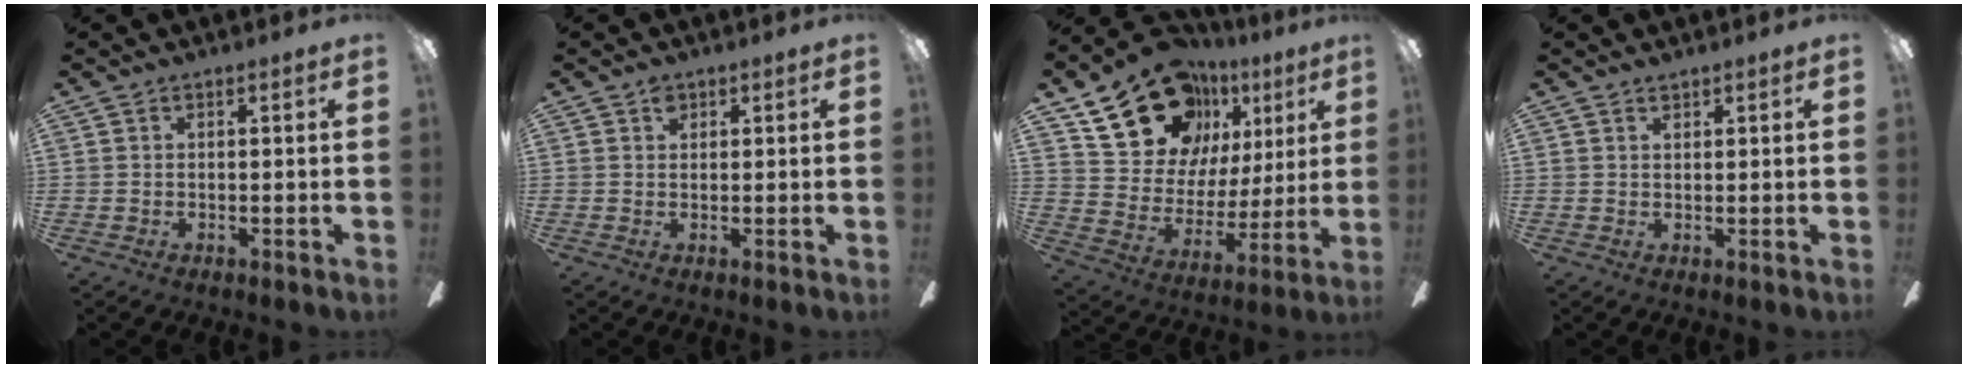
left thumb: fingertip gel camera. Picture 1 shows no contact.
{"total": 2.1, "force": [1.3, 1.3, 0.9], "torque": [-0.012, -0.001, 0.021]}
{"total": 23.1, "force": [13.9, 15.3, 10.2], "torque": [-0.164, -0.070, 0.268]}
{"total": 1.1, "force": [1.0, 0.4, 0.2], "torque": [-0.005, 0.000, 0.020]}